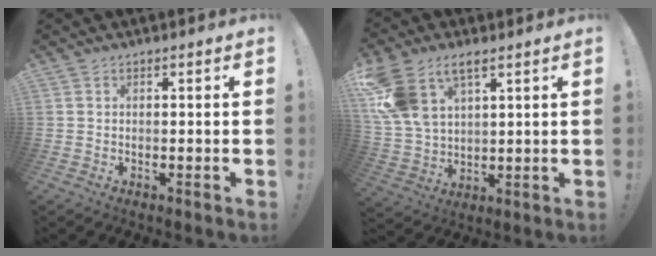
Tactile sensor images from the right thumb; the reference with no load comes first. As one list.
[{"total": 12.8, "force": [7.3, 7.4, 7.5], "torque": [-0.163, -0.028, 0.145]}]